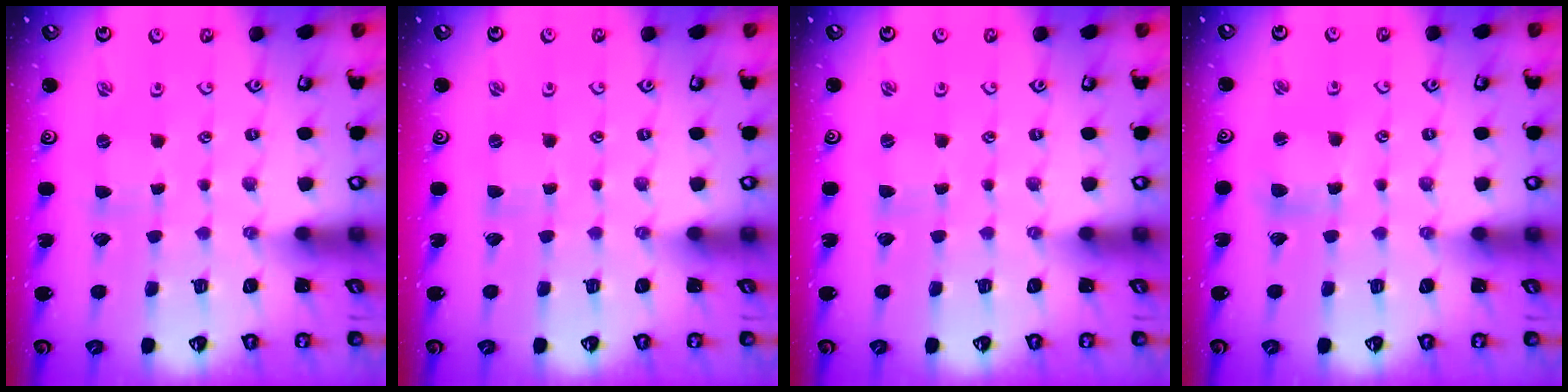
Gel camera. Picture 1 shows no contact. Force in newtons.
{"total": 0.0}
{"total": 0.0}
{"total": 4.0, "press": 4.0, "slide": 0.4}